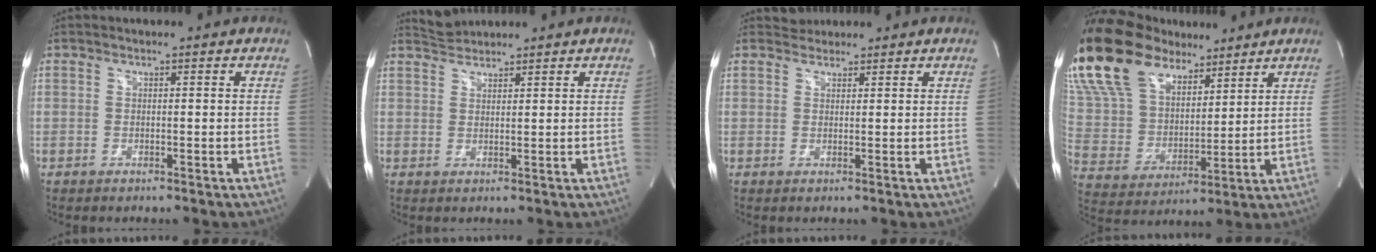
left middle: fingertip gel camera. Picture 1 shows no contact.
{"total": 2.5, "force": [2.5, -0.1, -0.5], "torque": [0.000, 0.006, 0.055]}
{"total": 1.8, "force": [1.6, 0.6, -0.5], "torque": [0.007, 0.009, 0.027]}
{"total": 20.3, "force": [14.9, 9.6, 9.9], "torque": [-0.244, 0.037, 0.286]}